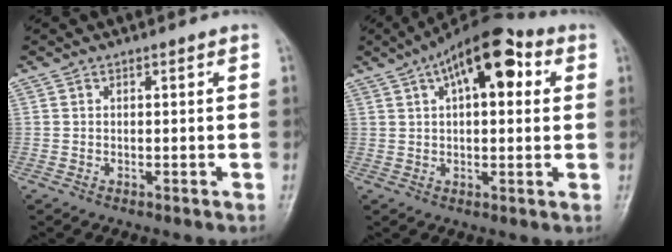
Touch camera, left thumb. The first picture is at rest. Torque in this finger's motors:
{"motor_torque": [0.36, 0.41, 0.74, 0.16, 0.19]}